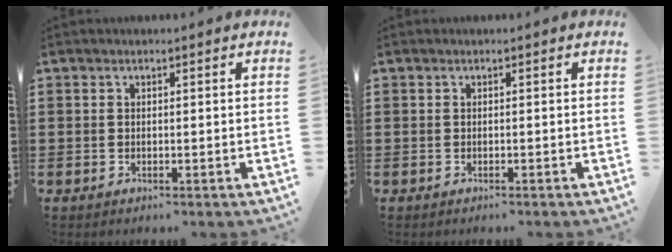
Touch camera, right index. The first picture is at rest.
{"total": 0.0}